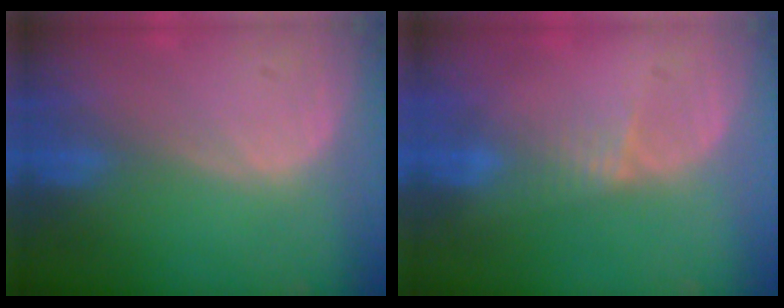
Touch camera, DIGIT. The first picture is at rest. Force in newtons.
{"total": 2.3, "press": 2.1, "slide": 1.0}